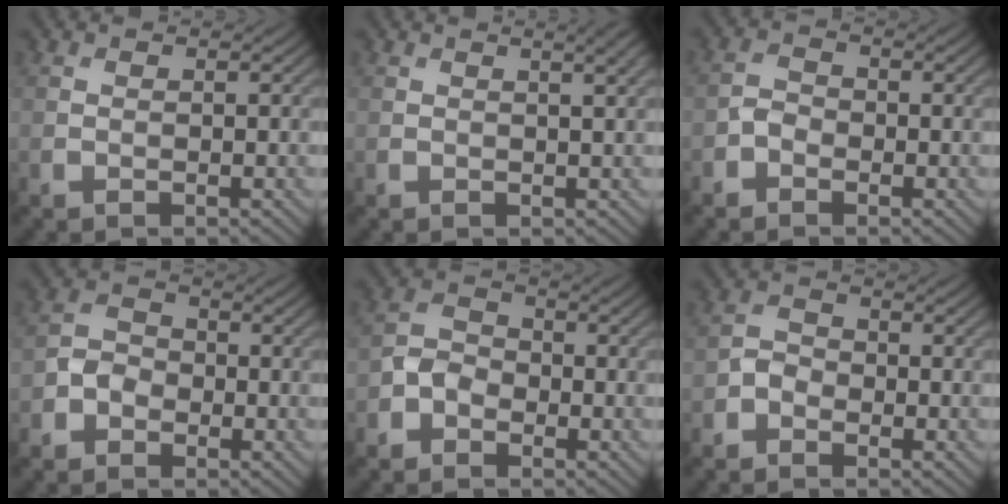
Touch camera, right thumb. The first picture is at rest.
{"total": 2.3, "force": [1.2, 0.5, 1.8], "torque": [-0.025, 0.001, 0.009]}
{"total": 1.9, "force": [-1.2, 1.3, 0.7], "torque": [-0.015, 0.005, -0.031]}
{"total": 3.0, "force": [-1.4, 2.3, 1.3], "torque": [-0.026, 0.007, -0.035]}
{"total": 3.2, "force": [-1.7, 2.3, 1.5], "torque": [-0.031, 0.008, -0.043]}
{"total": 2.2, "force": [-1.4, 1.5, 0.8], "torque": [-0.016, 0.007, -0.036]}